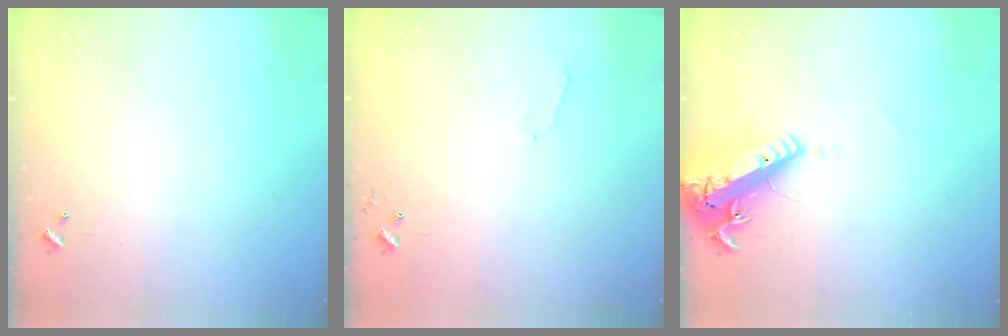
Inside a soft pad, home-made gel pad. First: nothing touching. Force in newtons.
{"total": 5.1, "press": 5.0, "slide": 0.6}
{"total": 20.7, "press": 20.3, "slide": 4.2}